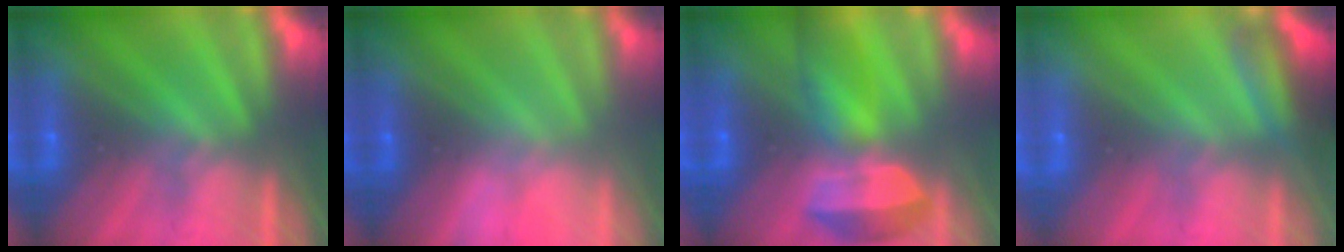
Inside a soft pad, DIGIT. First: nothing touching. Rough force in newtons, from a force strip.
{"total": 2.7}
{"total": 5.7}
{"total": 2.9}